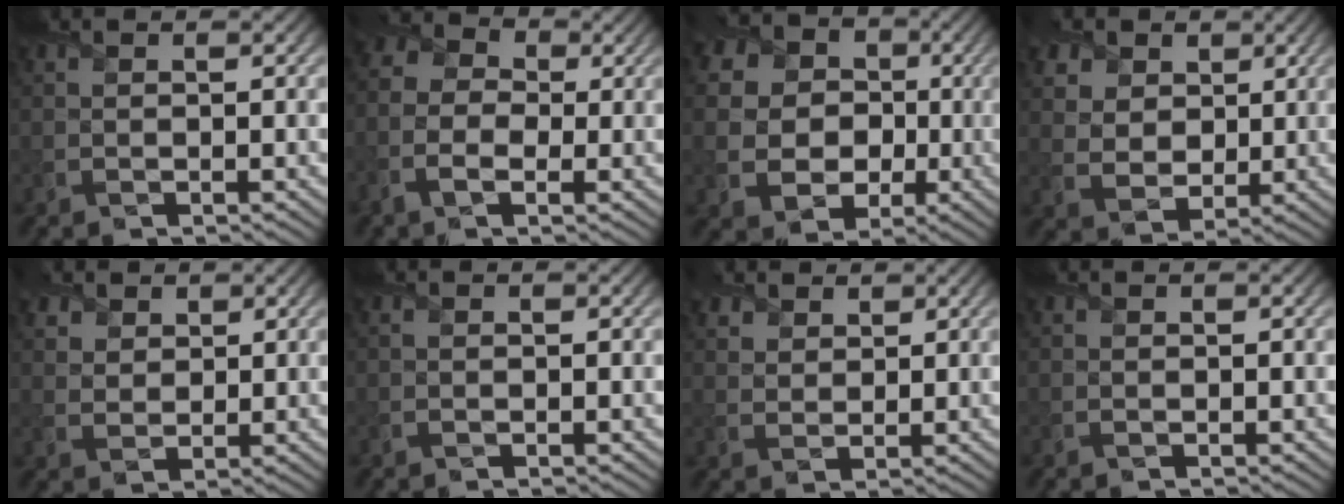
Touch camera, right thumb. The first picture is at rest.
{"total": 6.3, "force": [-1.8, 4.4, 4.1], "torque": [-0.097, -0.004, -0.041]}
{"total": 15.2, "force": [2.4, 13.4, 6.7], "torque": [-0.222, 0.018, 0.030]}
{"total": 9.5, "force": [4.8, 7.2, 3.9], "torque": [-0.145, 0.006, 0.091]}
{"total": 4.1, "force": [2.5, 2.9, 1.4], "torque": [-0.054, -0.006, 0.054]}
{"total": 0.5, "force": [-0.1, 0.3, 0.4], "torque": [-0.011, 0.001, 0.000]}
{"total": 3.3, "force": [2.3, 2.1, 1.1], "torque": [-0.038, 0.000, 0.048]}
{"total": 0.0}